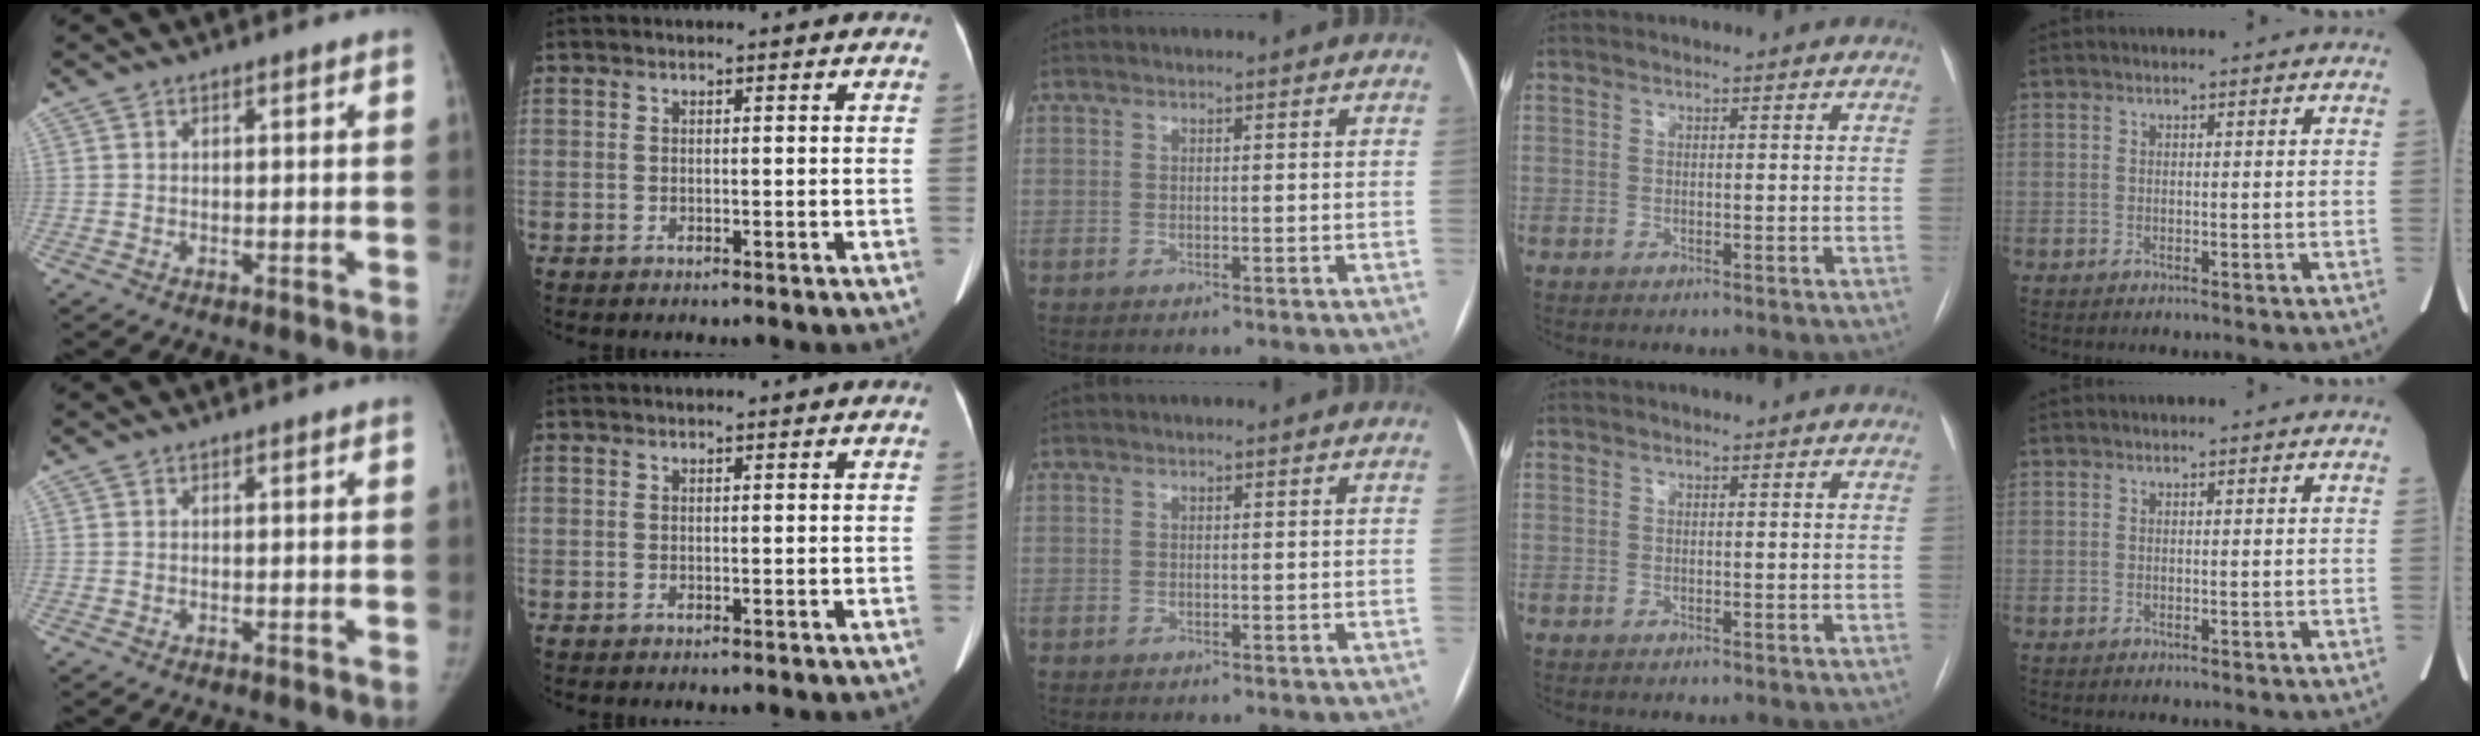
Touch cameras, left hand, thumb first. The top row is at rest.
{}